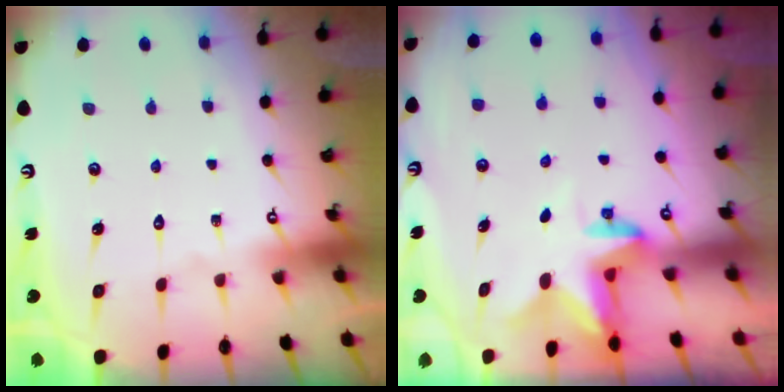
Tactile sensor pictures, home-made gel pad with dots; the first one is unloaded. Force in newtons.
{"total": 2.7, "press": 2.6, "slide": 0.5}